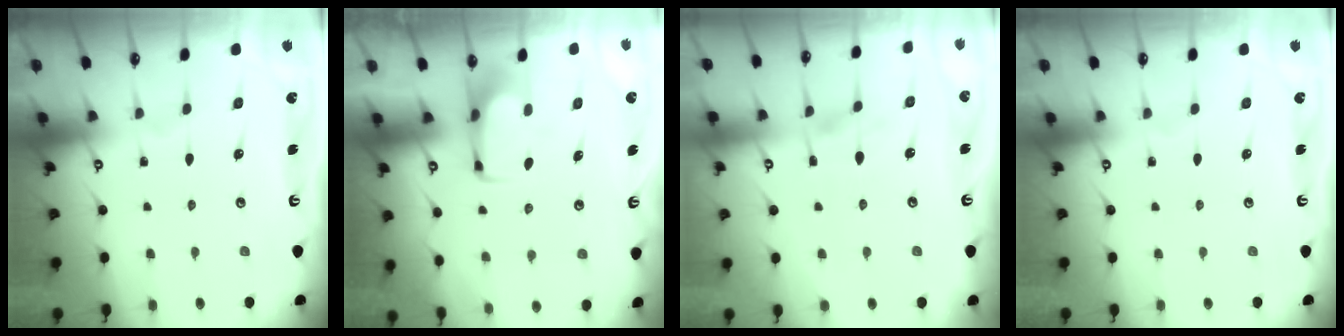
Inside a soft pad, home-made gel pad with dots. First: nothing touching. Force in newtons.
{"total": 1.7, "press": 1.6, "slide": 0.5}
{"total": 0.9, "press": 0.6, "slide": 0.7}
{"total": 0.0}